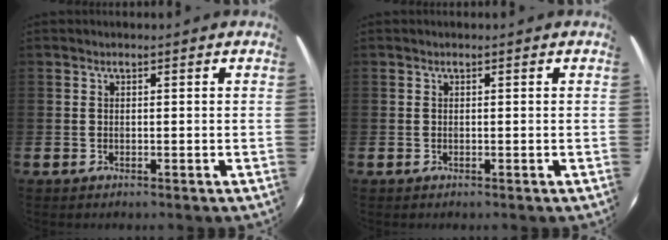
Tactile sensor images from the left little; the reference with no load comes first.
{"total": 0.0}